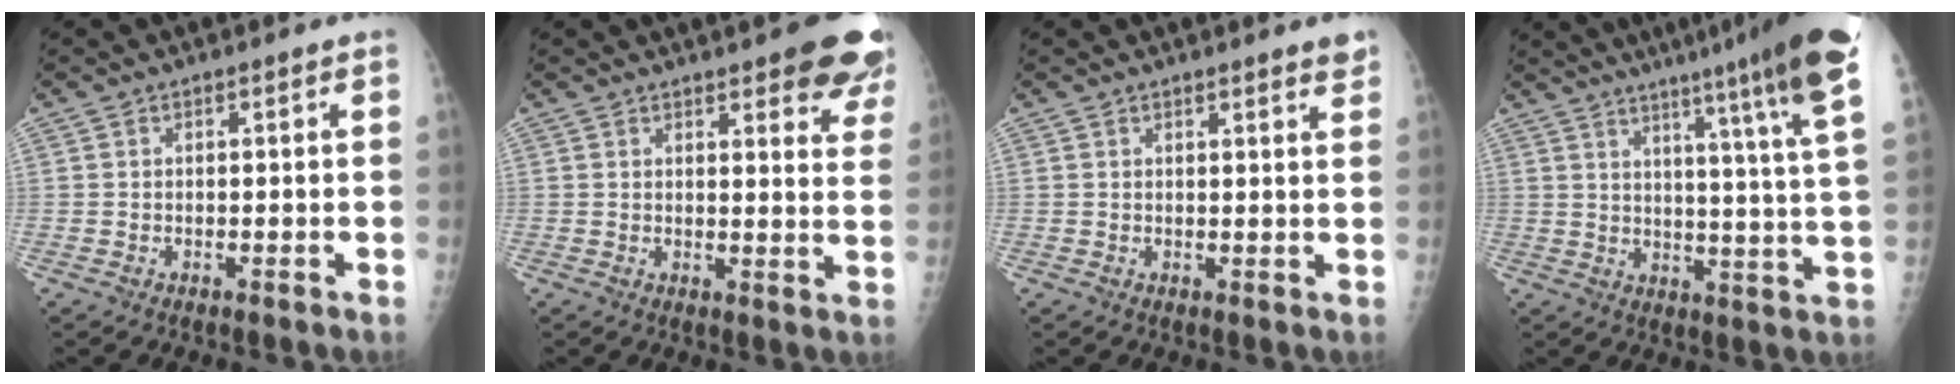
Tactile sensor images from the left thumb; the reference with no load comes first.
{"total": 12.7, "force": [9.0, 3.7, 8.3], "torque": [-0.063, -0.041, 0.092]}
{"total": 2.8, "force": [2.3, 0.2, 1.7], "torque": [-0.016, -0.011, 0.027]}
{"total": 21.0, "force": [14.4, -0.1, 15.2], "torque": [-0.199, -0.075, 0.180]}